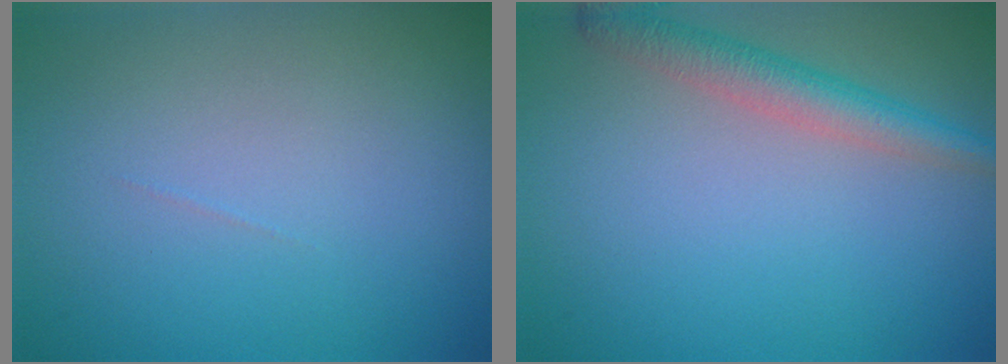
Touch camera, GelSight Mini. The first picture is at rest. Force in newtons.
{"total": 3.3, "press": 3.3, "slide": 0.1}